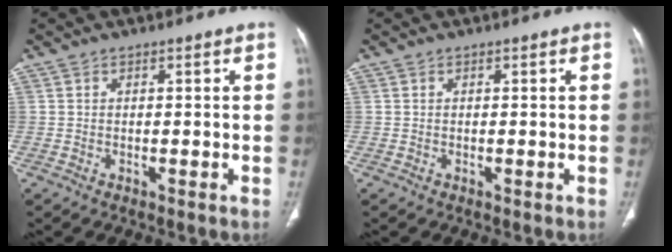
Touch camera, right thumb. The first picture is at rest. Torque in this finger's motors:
{"motor_torque": [0.03, 0.03, -0.21, -0.05, 0.04]}